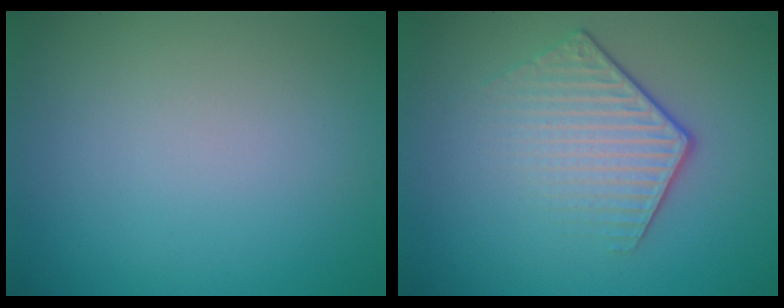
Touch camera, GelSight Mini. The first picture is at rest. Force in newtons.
{"total": 4.0, "press": 2.8, "slide": 2.9}